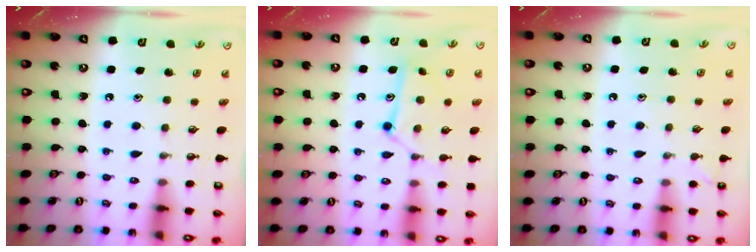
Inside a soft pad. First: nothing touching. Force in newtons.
{"total": 11.2, "press": 11.2, "slide": 0.4}
{"total": 2.9, "press": 2.9, "slide": 0.3}